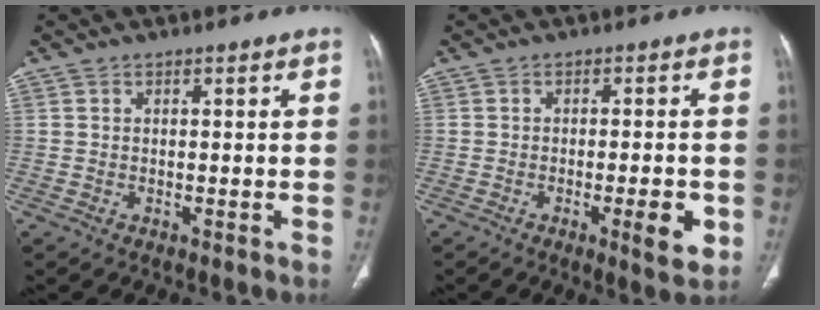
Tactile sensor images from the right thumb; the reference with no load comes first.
{"total": 6.2, "force": [-2.0, 1.5, 5.7], "torque": [-0.073, -0.005, -0.024]}